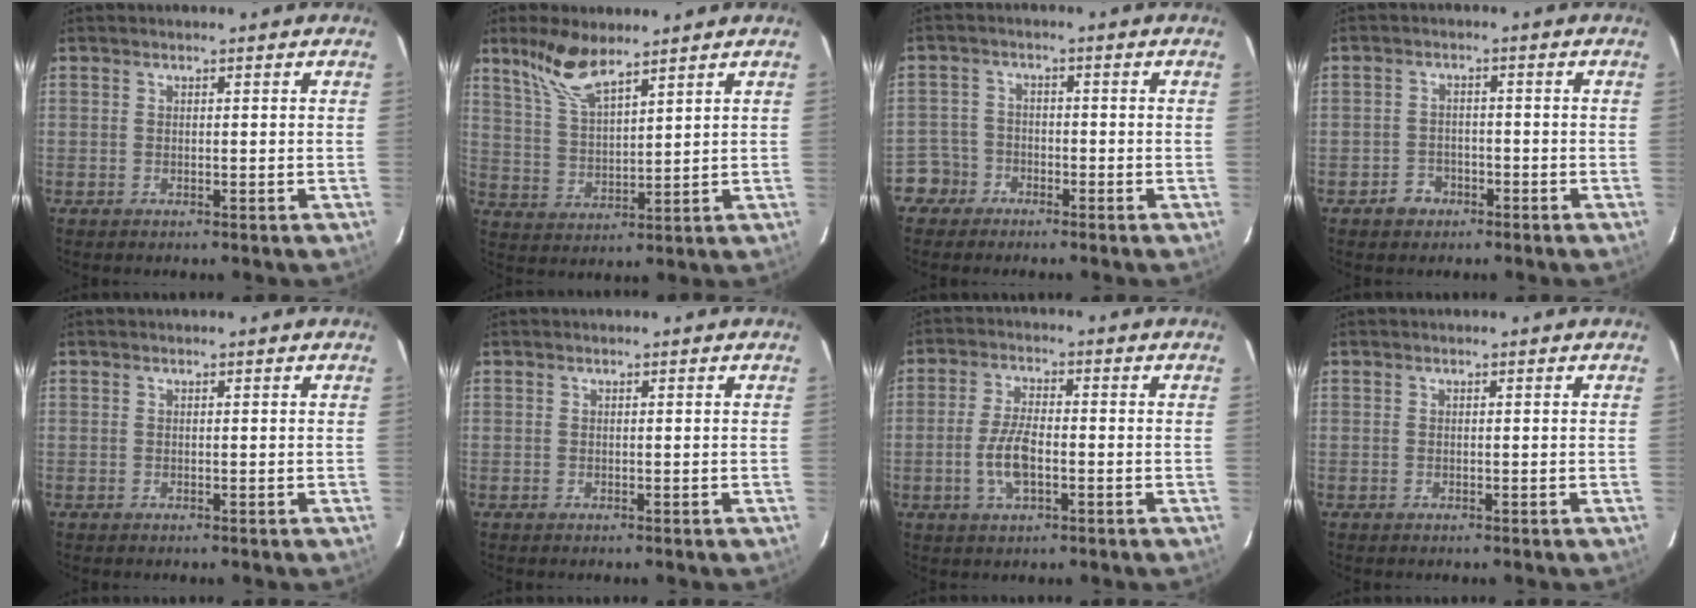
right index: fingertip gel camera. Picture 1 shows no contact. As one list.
[{"total": 8.8, "force": [6.7, 2.4, 5.2], "torque": [-0.107, 0.010, 0.142]}, {"total": 4.4, "force": [-2.7, 3.4, -0.4], "torque": [0.008, 0.021, -0.056]}, {"total": 3.6, "force": [-2.2, 2.9, 0.5], "torque": [-0.017, 0.011, -0.033]}, {"total": 0.0}, {"total": 0.0}, {"total": 6.8, "force": [-2.0, 2.7, 5.9], "torque": [-0.125, -0.001, -0.037]}, {"total": 0.0}]